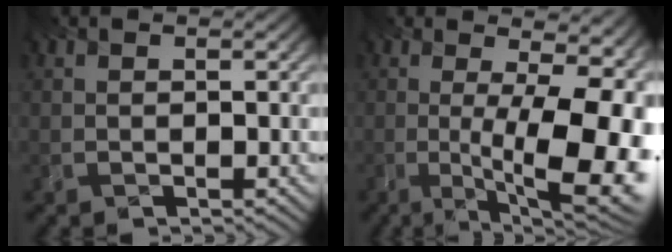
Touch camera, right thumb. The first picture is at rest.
{"total": 16.8, "force": [0.3, 5.5, 15.9], "torque": [-0.176, 0.026, 0.016]}